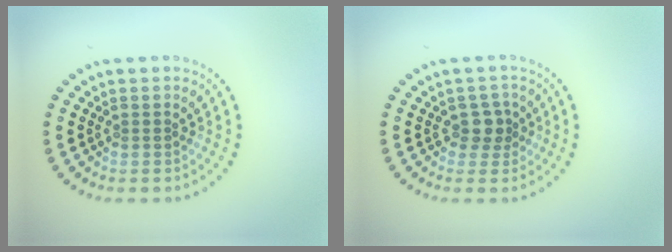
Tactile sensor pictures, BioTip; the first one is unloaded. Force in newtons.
{"total": 1.8, "press": 1.5, "slide": 1.0}